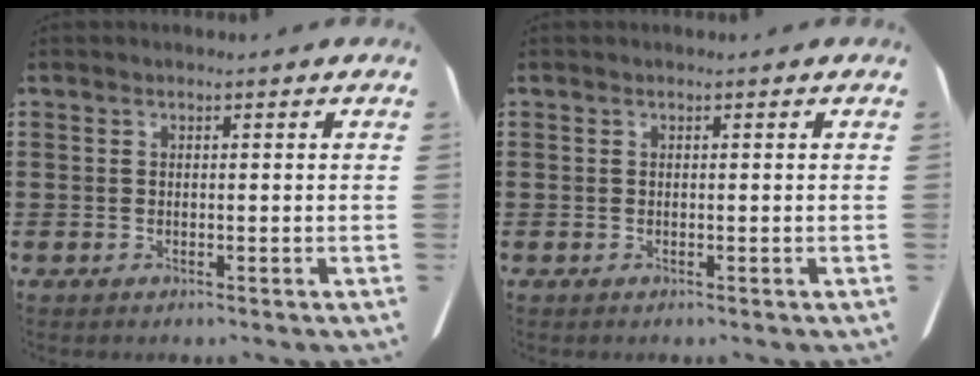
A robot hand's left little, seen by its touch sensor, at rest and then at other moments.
{"total": 0.0}